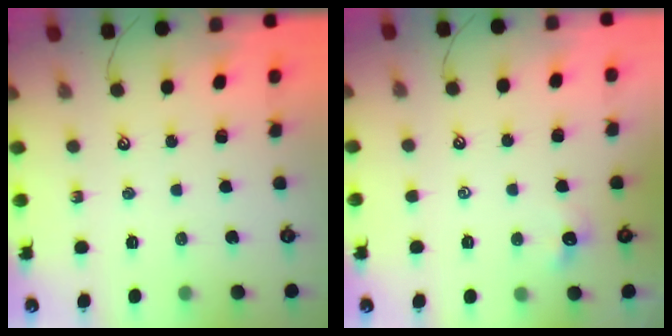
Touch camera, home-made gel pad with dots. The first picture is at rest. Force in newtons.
{"total": 0.7, "press": 0.6, "slide": 0.5}